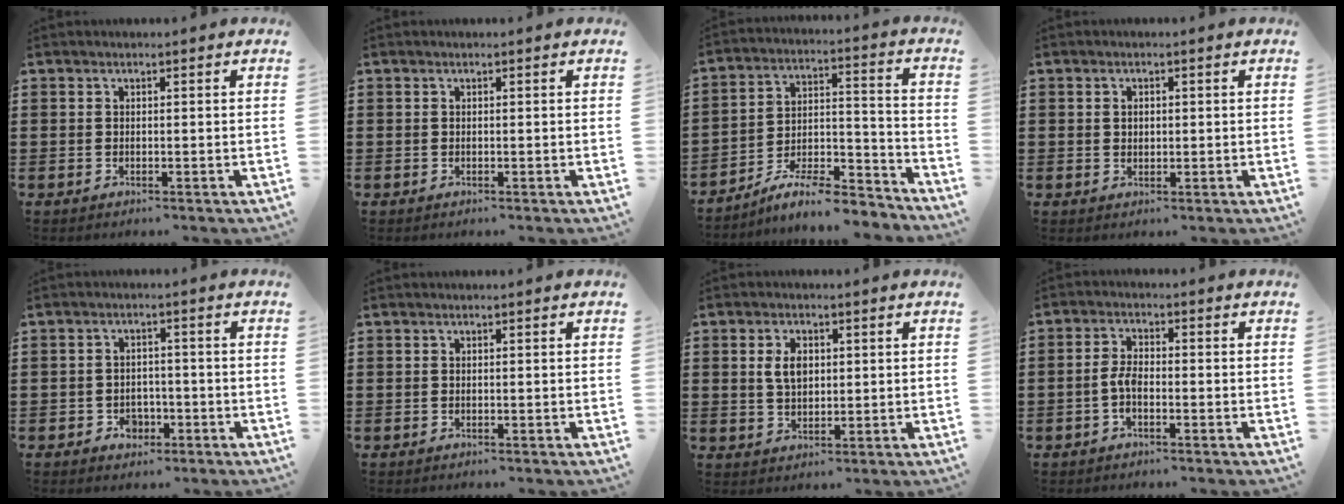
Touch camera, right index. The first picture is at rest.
{"total": 0.0}
{"total": 8.9, "force": [-7.9, 1.5, 3.9], "torque": [-0.060, 0.018, -0.151]}
{"total": 1.3, "force": [0.3, 0.8, 0.9], "torque": [-0.019, 0.007, 0.004]}
{"total": 2.6, "force": [-1.4, 2.0, 1.0], "torque": [-0.024, 0.003, -0.030]}
{"total": 0.0}
{"total": 3.9, "force": [0.8, 2.3, 3.1], "torque": [-0.057, 0.008, 0.011]}
{"total": 3.3, "force": [-1.1, 1.2, 2.9], "torque": [-0.075, -0.005, -0.027]}